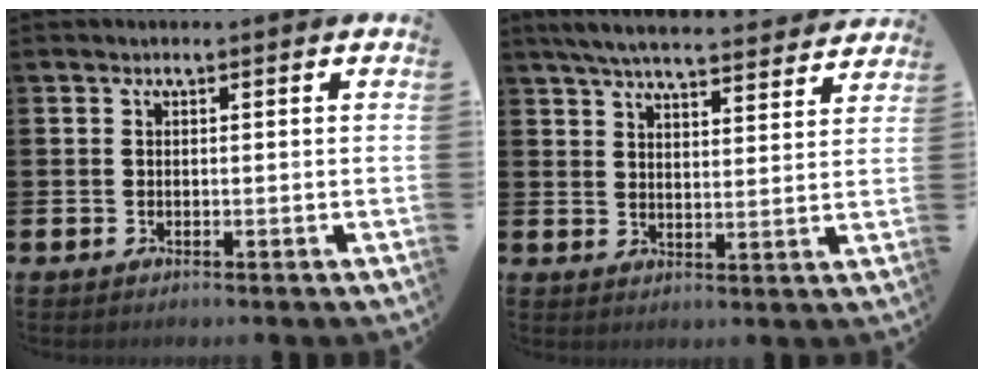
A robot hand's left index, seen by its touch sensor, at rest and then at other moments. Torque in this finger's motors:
{"motor_torque": [0.94, -1.19, 0.27, 0.15]}